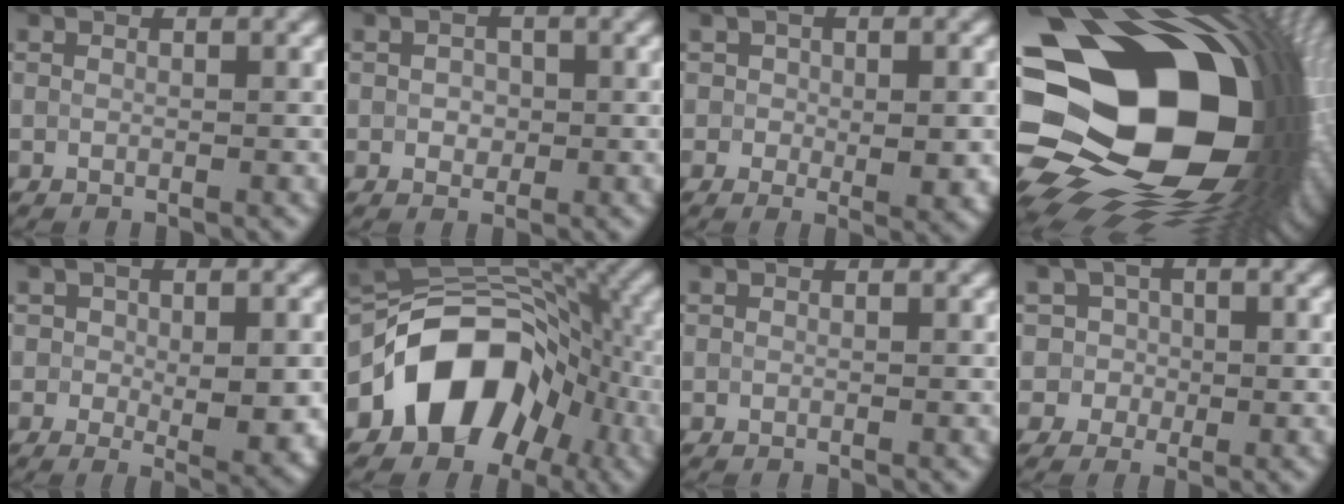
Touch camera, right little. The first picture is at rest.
{"total": 1.0, "force": [-0.1, 0.9, 0.5], "torque": [-0.010, 0.005, 0.002]}
{"total": 2.7, "force": [-0.4, 1.6, 2.1], "torque": [-0.026, -0.002, 0.001]}
{"total": 22.7, "force": [-1.8, 15.3, 16.7], "torque": [-0.287, -0.018, -0.027]}
{"total": 4.8, "force": [-0.8, 2.4, 4.1], "torque": [-0.057, -0.008, 0.000]}
{"total": 11.0, "force": [-4.3, 7.8, 6.5], "torque": [-0.081, 0.022, -0.078]}
{"total": 0.0}
{"total": 2.2, "force": [-0.2, 2.2, 0.1], "torque": [0.027, 0.021, -0.010]}